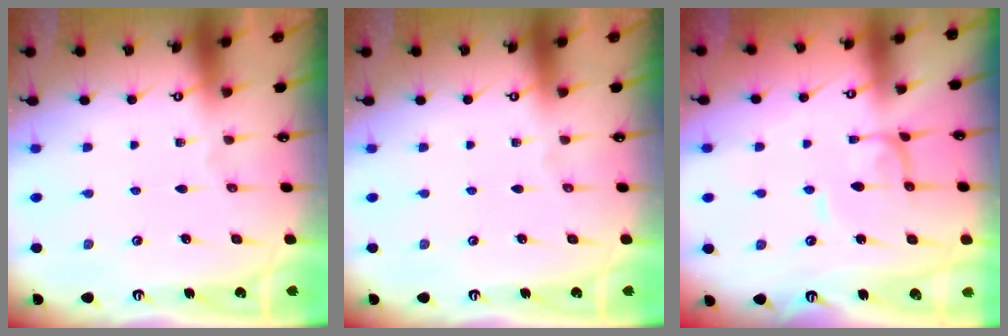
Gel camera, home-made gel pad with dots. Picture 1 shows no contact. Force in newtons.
{"total": 0.0}
{"total": 1.5, "press": 1.5, "slide": 0.2}